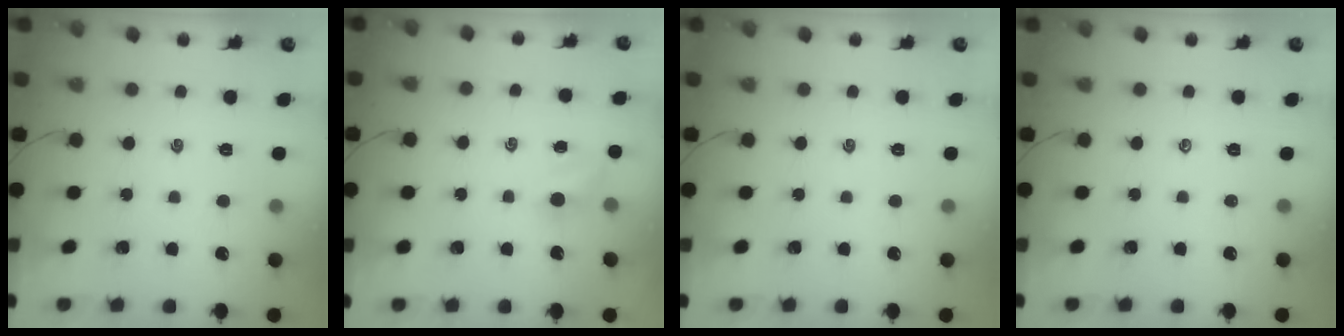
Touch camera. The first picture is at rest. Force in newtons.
{"total": 2.4, "press": 2.3, "slide": 0.7}
{"total": 0.0}
{"total": 0.0}